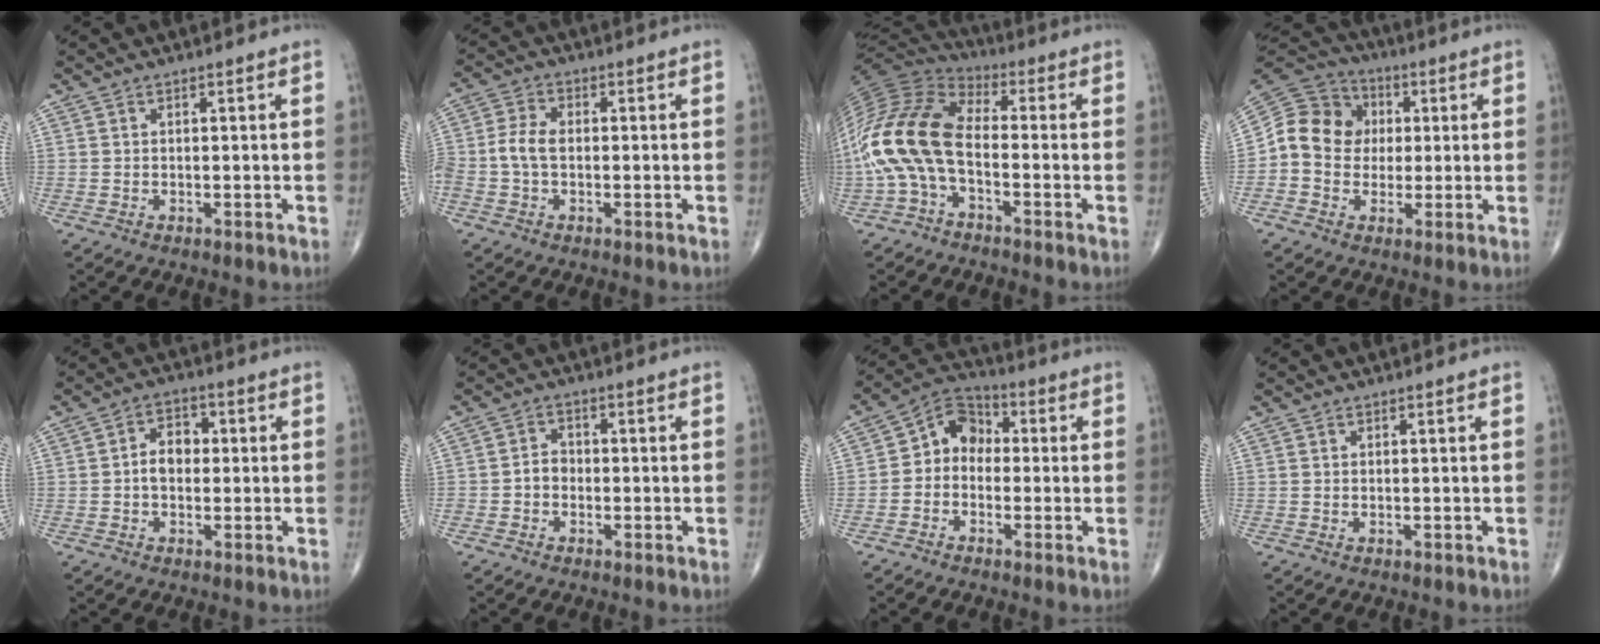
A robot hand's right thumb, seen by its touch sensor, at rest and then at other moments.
{"total": 4.8, "force": [-0.7, 3.0, 3.7], "torque": [-0.088, 0.016, -0.020]}
{"total": 16.8, "force": [-3.1, 8.9, 13.9], "torque": [-0.295, 0.049, -0.072]}
{"total": 12.2, "force": [0.6, 10.9, 5.5], "torque": [-0.079, 0.028, 0.001]}
{"total": 5.5, "force": [-0.1, 3.9, 3.8], "torque": [-0.048, 0.020, -0.011]}
{"total": 2.8, "force": [-0.9, 2.3, 1.4], "torque": [-0.009, 0.011, -0.023]}
{"total": 7.7, "force": [-0.7, 6.3, 4.4], "torque": [-0.045, 0.034, -0.036]}
{"total": 0.0}